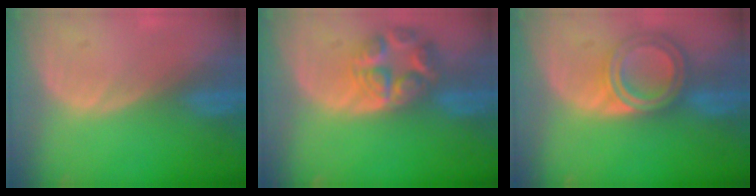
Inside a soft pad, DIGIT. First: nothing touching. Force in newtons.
{"total": 7.6, "press": 6.7, "slide": 3.6}
{"total": 6.8, "press": 6.1, "slide": 3.1}